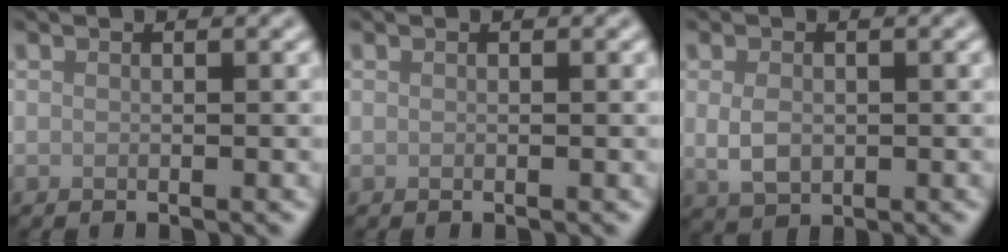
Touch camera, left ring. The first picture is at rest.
{"total": 0.0}
{"total": 2.6, "force": [0.0, 1.8, 1.9], "torque": [-0.038, -0.002, 0.003]}